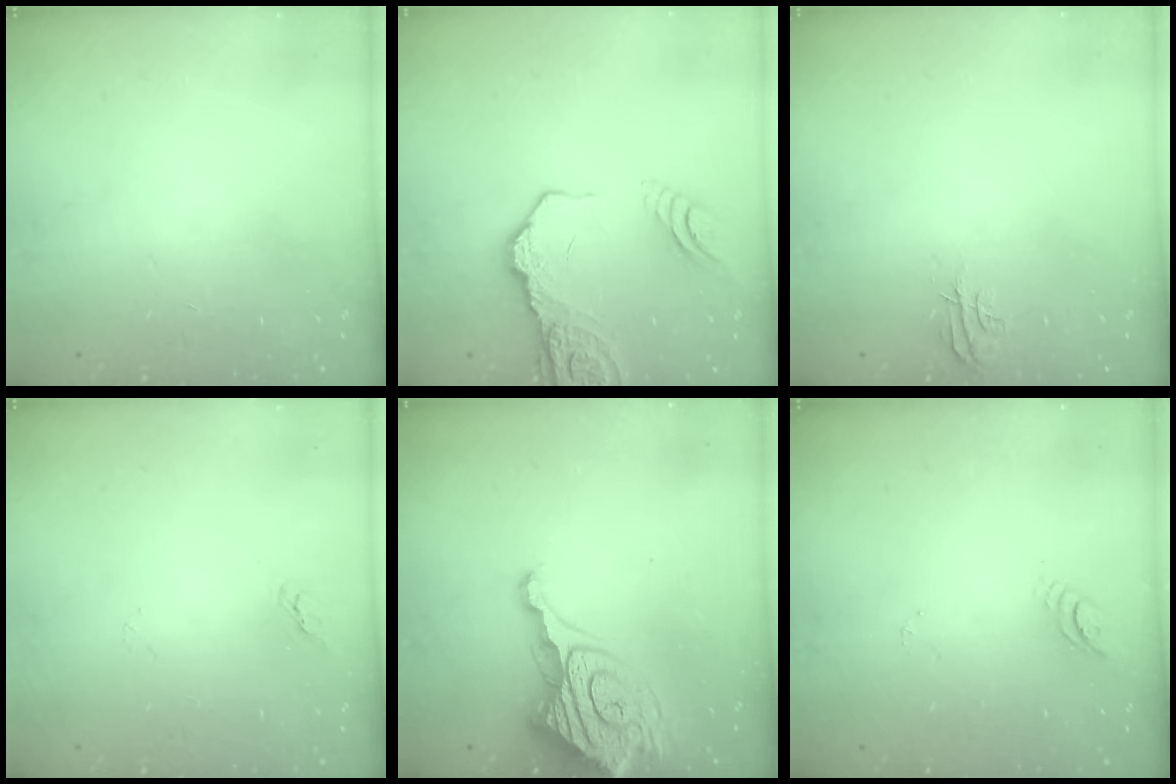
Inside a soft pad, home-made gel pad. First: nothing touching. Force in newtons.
{"total": 14.9, "press": 14.8, "slide": 1.3}
{"total": 4.8, "press": 4.8, "slide": 0.3}
{"total": 2.2, "press": 2.2, "slide": 0.2}
{"total": 16.1, "press": 16.0, "slide": 1.9}
{"total": 3.0, "press": 3.0, "slide": 0.3}